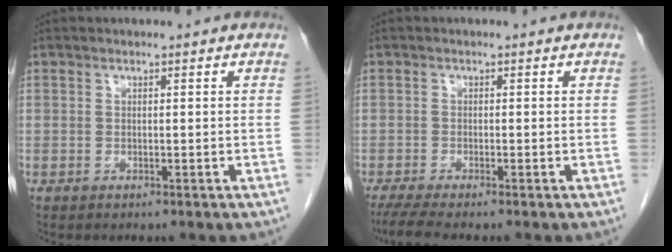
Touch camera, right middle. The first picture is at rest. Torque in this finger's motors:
{"motor_torque": [0.06, -0.02, 0.00, 0.00]}